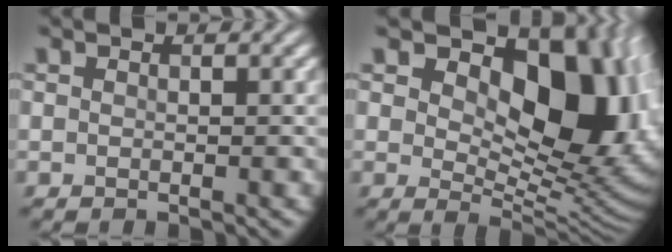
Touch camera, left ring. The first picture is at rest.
{"total": 13.6, "force": [3.7, 7.8, 10.5], "torque": [-0.127, -0.009, 0.064]}